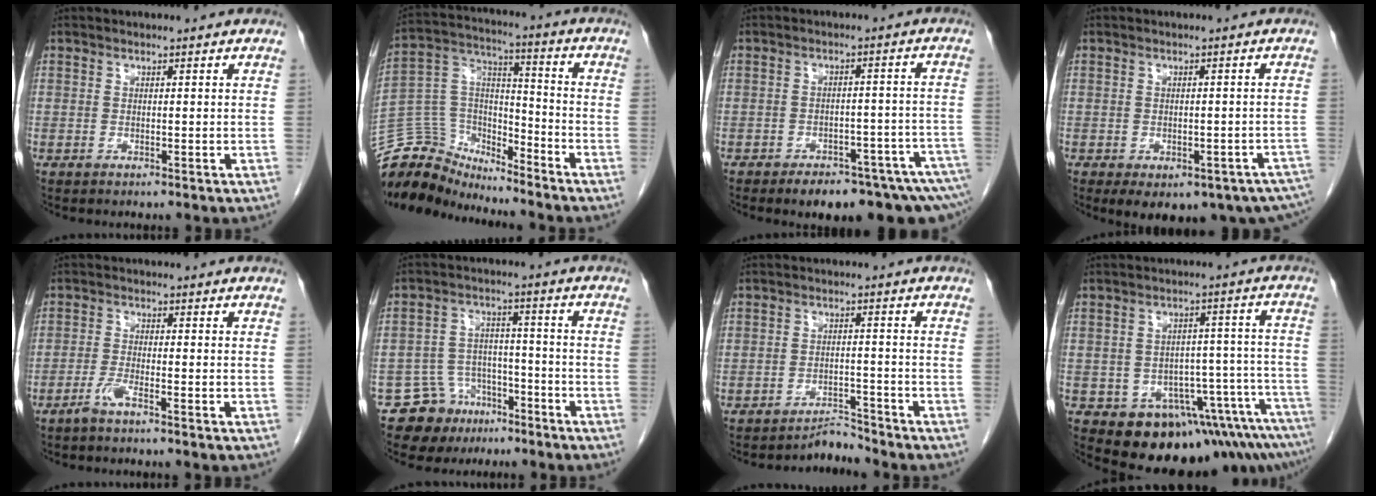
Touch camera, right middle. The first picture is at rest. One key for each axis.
{"total": 12.9, "fx": -12.4, "fy": 3.2, "fz": 1.0, "tx": -0.024, "ty": 0.059, "tz": -0.237}
{"total": 13.2, "fx": -10.8, "fy": 3.3, "fz": 6.9, "tx": -0.043, "ty": 0.024, "tz": -0.132}
{"total": 16.2, "fx": -10.9, "fy": 8.0, "fz": 8.8, "tx": -0.106, "ty": -0.002, "tz": -0.117}
{"total": 2.4, "fx": -1.7, "fy": -0.2, "fz": 1.7, "tx": -0.039, "ty": -0.002, "tz": -0.038}
{"total": 7.6, "fx": -5.4, "fy": 5.3, "fz": 0.5, "tx": -0.011, "ty": 0.029, "tz": -0.086}
{"total": 3.0, "fx": -2.8, "fy": -0.1, "fz": -1.1, "tx": 0.023, "ty": 0.000, "tz": -0.041}
{"total": 12.5, "fx": -10.2, "fy": 4.4, "fz": 5.8, "tx": -0.042, "ty": 0.044, "tz": -0.126}